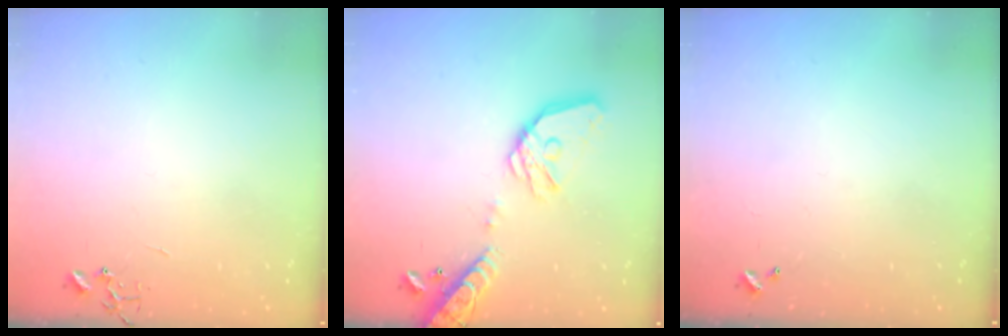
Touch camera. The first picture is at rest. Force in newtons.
{"total": 17.0, "press": 16.8, "slide": 2.6}
{"total": 0.0}